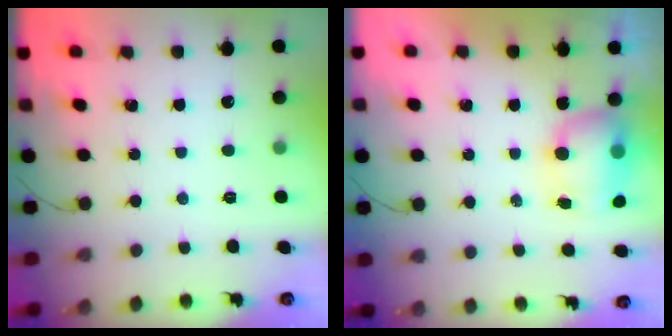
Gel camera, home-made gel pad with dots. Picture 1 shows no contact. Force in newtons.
{"total": 8.0, "press": 7.9, "slide": 1.3}